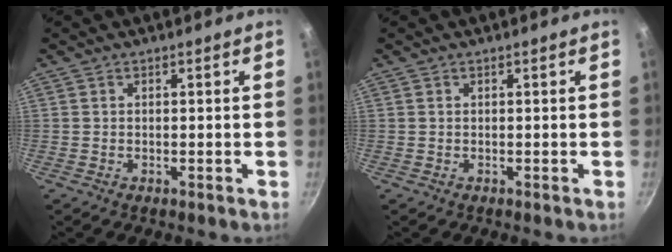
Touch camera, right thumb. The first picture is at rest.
{"total": 0.0}